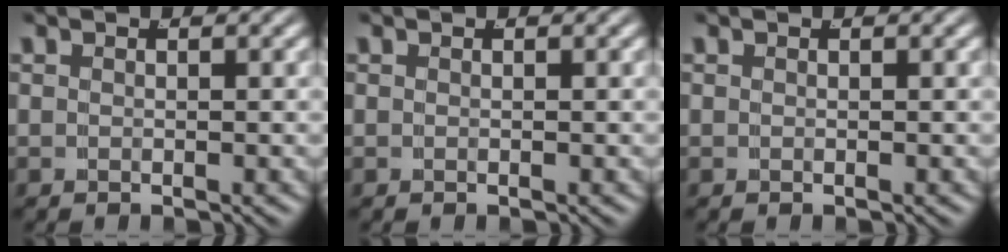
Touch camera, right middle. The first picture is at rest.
{"total": 0.0}
{"total": 0.0}